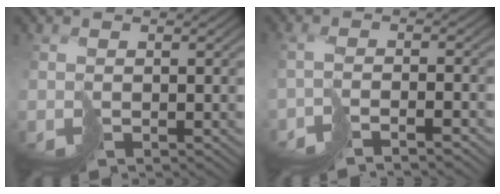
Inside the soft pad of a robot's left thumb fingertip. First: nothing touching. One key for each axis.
{"total": 3.5, "fx": -3.1, "fy": -0.7, "fz": 1.6, "tx": -0.025, "ty": 0.004, "tz": -0.052}